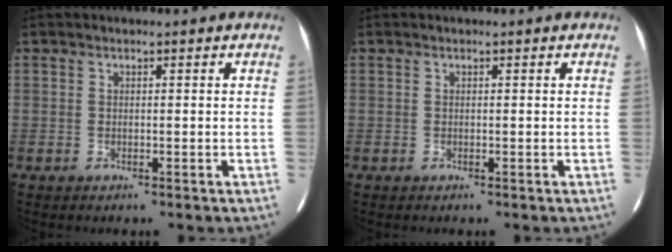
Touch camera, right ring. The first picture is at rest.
{"total": 0.0}